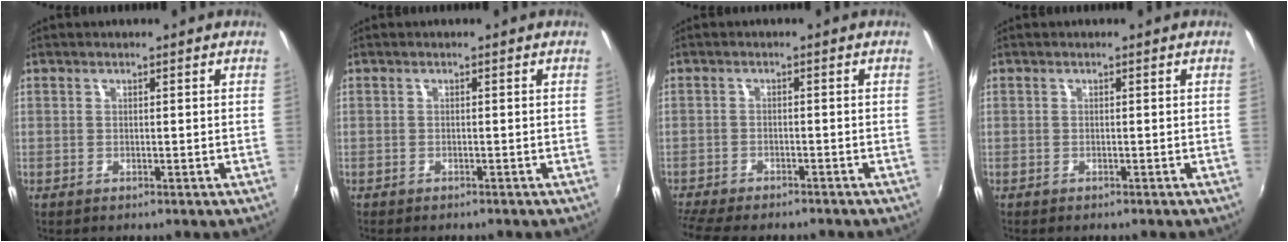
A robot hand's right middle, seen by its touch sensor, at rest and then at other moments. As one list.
[{"total": 1.3, "force": [-1.2, 0.4, 0.4], "torque": [-0.011, -0.007, -0.018]}, {"total": 9.8, "force": [-8.6, 2.2, 4.1], "torque": [-0.105, -0.030, -0.141]}, {"total": 0.6, "force": [-0.6, 0.2, 0.2], "torque": [-0.004, -0.003, -0.010]}]